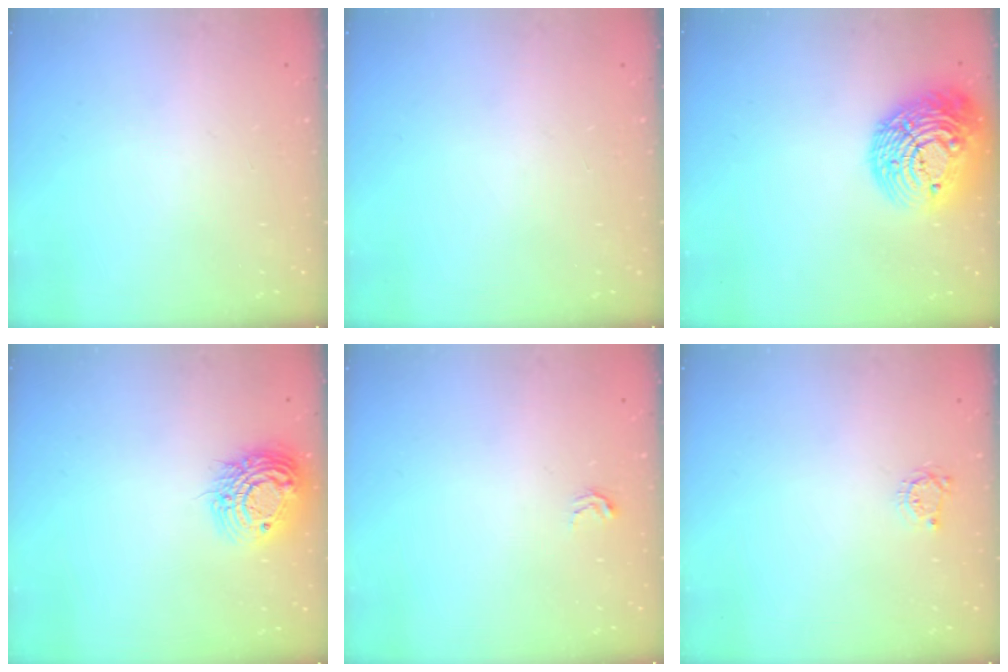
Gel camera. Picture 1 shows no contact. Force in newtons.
{"total": 0.0}
{"total": 19.7, "press": 19.7, "slide": 1.1}
{"total": 14.4, "press": 14.4, "slide": 1.0}
{"total": 2.7, "press": 2.7, "slide": 0.4}
{"total": 3.4, "press": 3.4, "slide": 0.4}